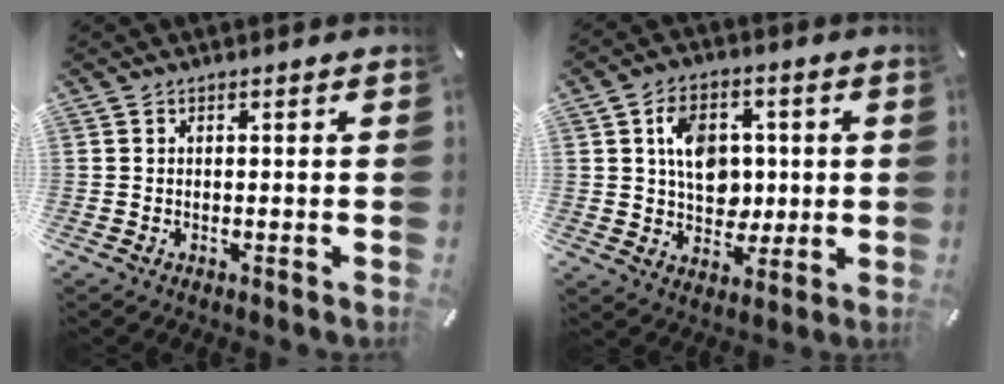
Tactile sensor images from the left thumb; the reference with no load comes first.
{"total": 10.5, "force": [1.4, 8.5, 6.0], "torque": [-0.081, 0.008, 0.025]}